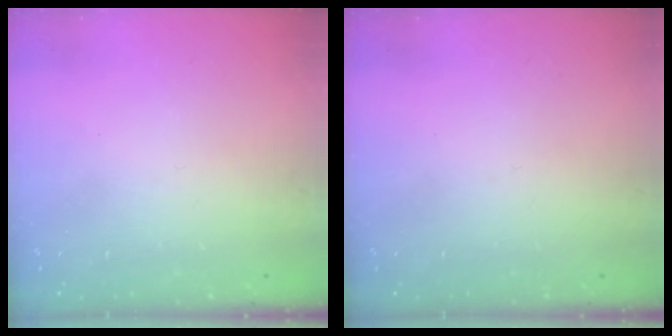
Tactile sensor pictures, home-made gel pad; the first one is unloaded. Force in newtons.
{"total": 0.0}